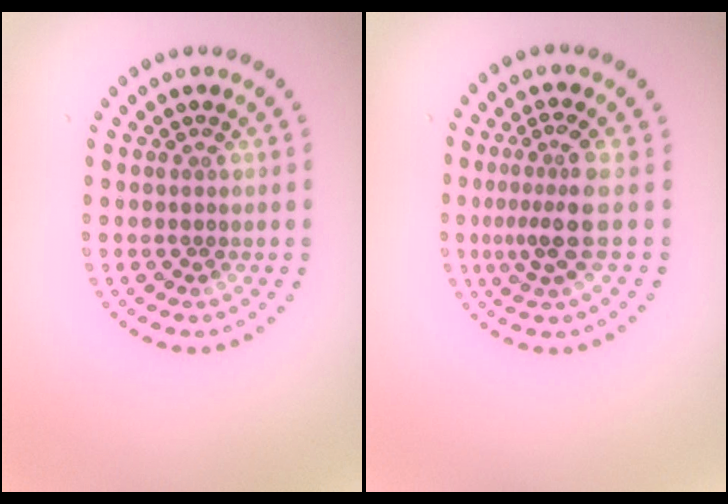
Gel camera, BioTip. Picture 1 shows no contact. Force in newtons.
{"total": 3.5, "press": 2.4, "slide": 2.5}